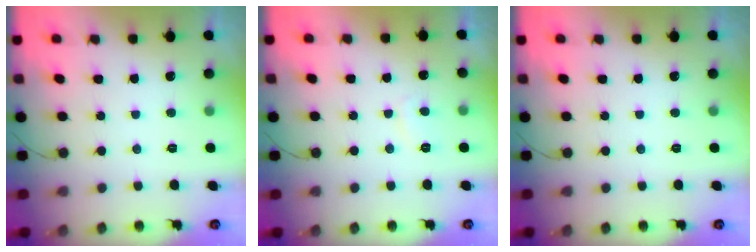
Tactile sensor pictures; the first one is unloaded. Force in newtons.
{"total": 2.6, "press": 2.5, "slide": 0.7}
{"total": 0.0}